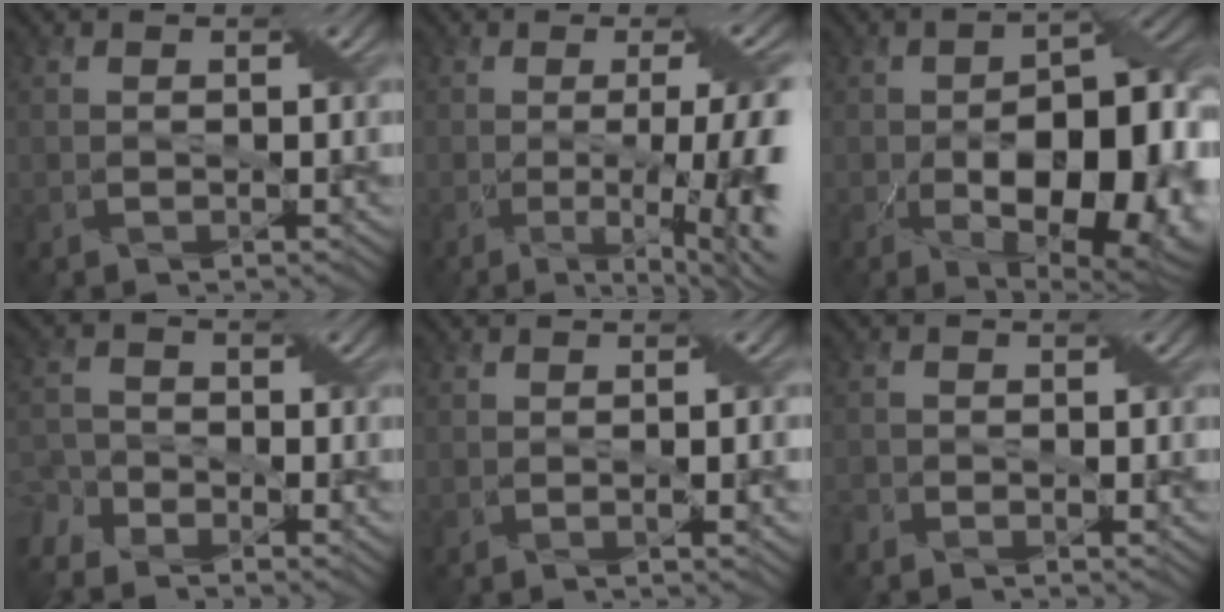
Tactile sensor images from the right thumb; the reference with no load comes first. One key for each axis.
{"total": 11.7, "fx": -2.4, "fy": 2.9, "fz": 11.1, "tx": -0.141, "ty": 0.004, "tz": -0.037}
{"total": 14.1, "fx": -3.8, "fy": 7.3, "fz": 11.5, "tx": -0.170, "ty": -0.031, "tz": -0.050}
{"total": 5.8, "fx": -4.3, "fy": 2.9, "fz": 2.5, "tx": -0.060, "ty": -0.013, "tz": -0.093}
{"total": 2.5, "fx": -0.6, "fy": 0.6, "fz": 2.4, "tx": -0.037, "ty": 0.001, "tz": -0.008}
{"total": 2.9, "fx": -2.2, "fy": 1.1, "fz": 1.6, "tx": -0.031, "ty": -0.006, "tz": -0.044}